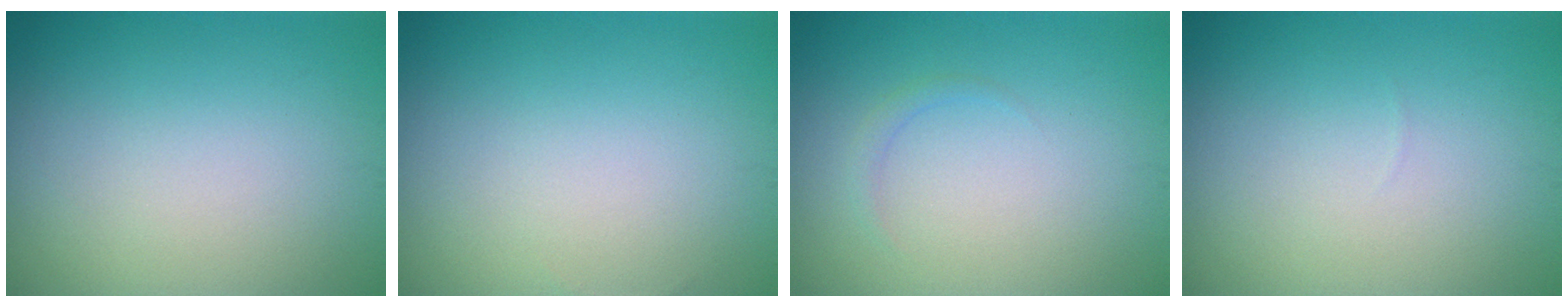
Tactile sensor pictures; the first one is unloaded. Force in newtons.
{"total": 0.0}
{"total": 0.8, "press": 0.8, "slide": 0.1}
{"total": 0.0}